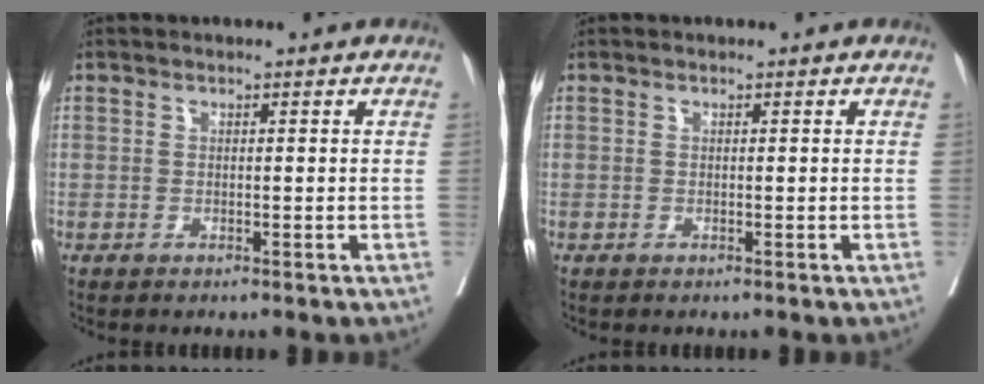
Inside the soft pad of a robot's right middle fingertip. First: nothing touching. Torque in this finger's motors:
{"motor_torque": [-0.06, 0.06, 0.00, 0.00]}